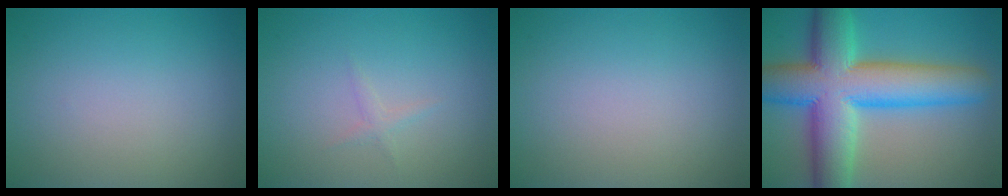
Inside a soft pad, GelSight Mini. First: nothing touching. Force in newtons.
{"total": 0.7, "press": 0.7, "slide": 0.0}
{"total": 0.0}
{"total": 13.2, "press": 13.2, "slide": 0.5}